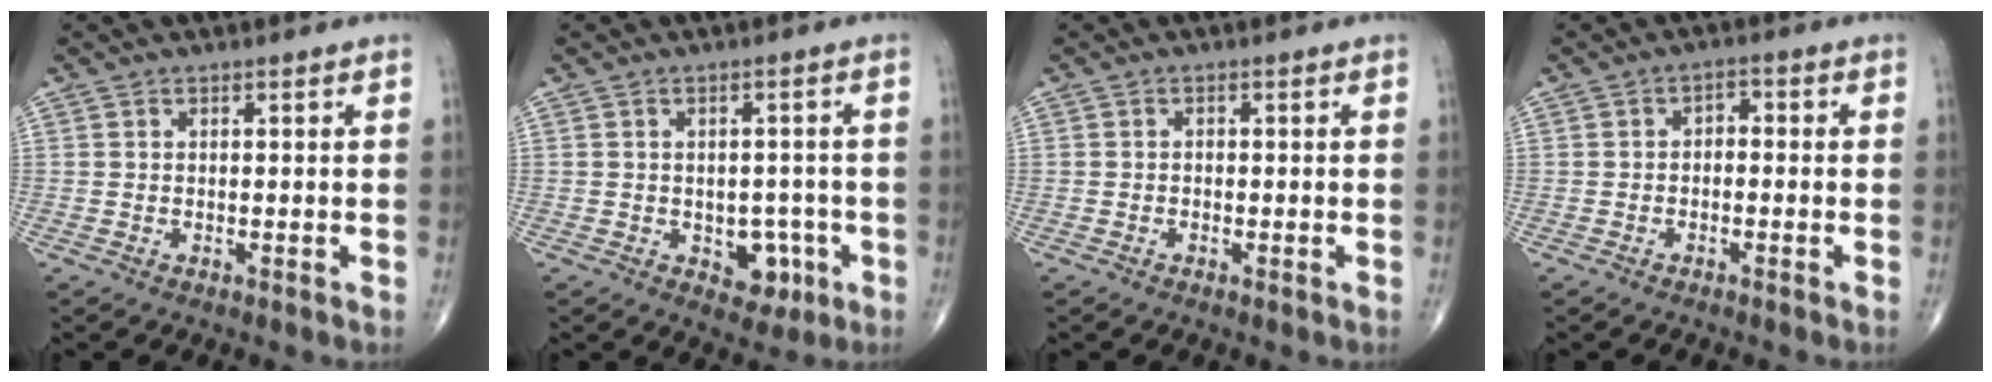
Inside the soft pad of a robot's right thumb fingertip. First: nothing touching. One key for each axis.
{"total": 5.7, "fx": -1.9, "fy": 4.0, "fz": 3.5, "tx": -0.011, "ty": 0.014, "tz": -0.016}
{"total": 0.5, "fx": -0.4, "fy": 0.3, "fz": 0.2, "tx": 0.002, "ty": 0.002, "tz": -0.012}
{"total": 2.2, "fx": -0.7, "fy": 1.5, "fz": 1.5, "tx": -0.009, "ty": 0.021, "tz": -0.021}